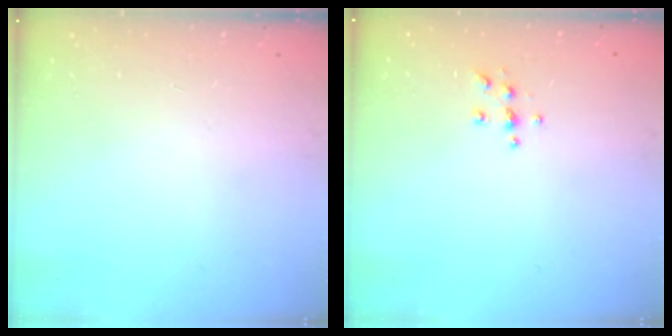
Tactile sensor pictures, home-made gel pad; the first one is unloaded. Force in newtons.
{"total": 4.6, "press": 4.6, "slide": 0.5}